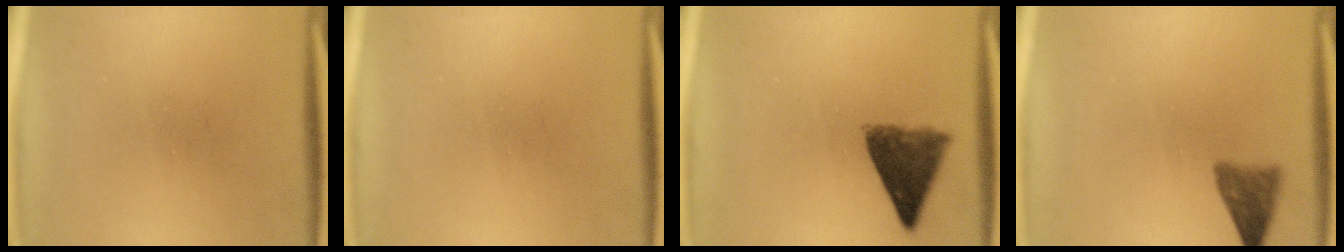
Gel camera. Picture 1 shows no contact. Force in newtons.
{"total": 0.0}
{"total": 7.7}
{"total": 3.5}